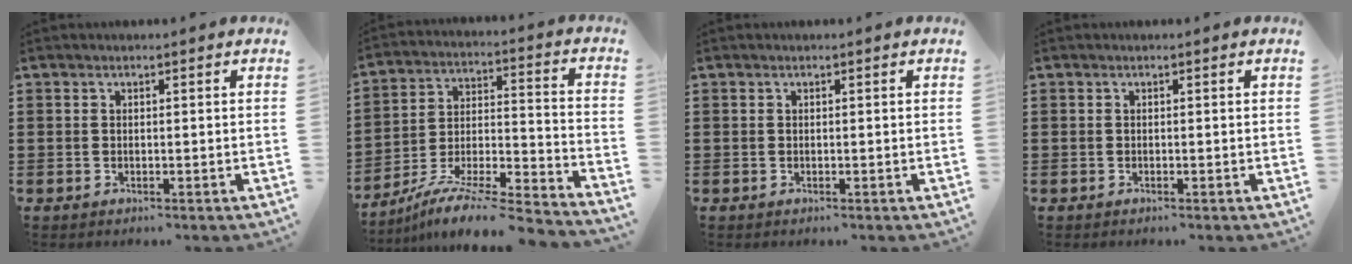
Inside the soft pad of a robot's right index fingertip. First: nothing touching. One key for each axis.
{"total": 8.8, "fx": -7.9, "fy": 0.6, "fz": 3.9, "tx": -0.059, "ty": 0.006, "tz": -0.157}
{"total": 0.0}
{"total": 0.0}